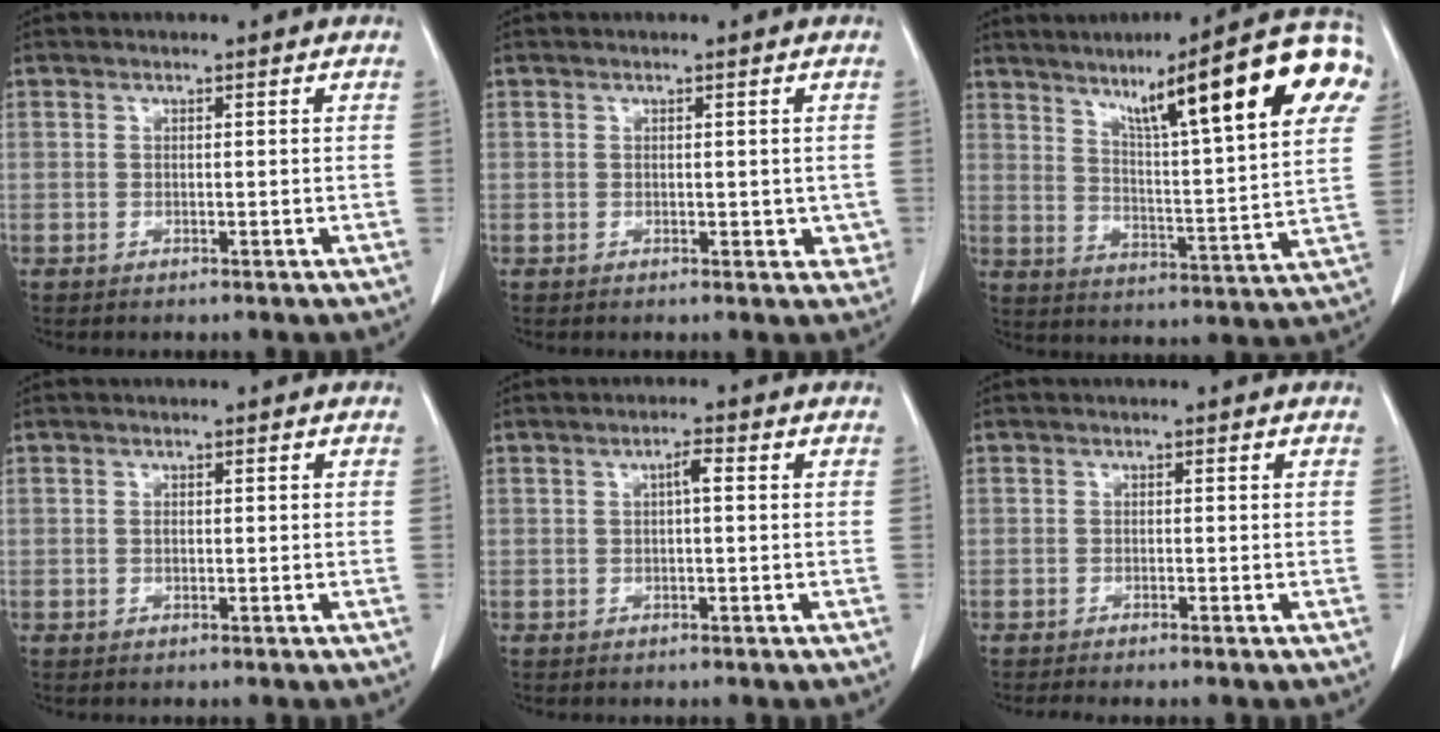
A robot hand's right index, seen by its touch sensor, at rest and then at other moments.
{"total": 2.6, "force": [0.0, 1.6, 2.1], "torque": [-0.012, -0.001, 0.002]}
{"total": 24.3, "force": [11.6, 2.1, 21.3], "torque": [-0.277, 0.031, 0.156]}
{"total": 0.7, "force": [0.0, 0.3, 0.6], "torque": [-0.013, -0.001, 0.002]}
{"total": 1.8, "force": [0.3, 0.3, 1.8], "torque": [-0.030, 0.005, 0.004]}
{"total": 2.5, "force": [-2.2, -0.2, 1.3], "torque": [-0.017, -0.003, -0.031]}